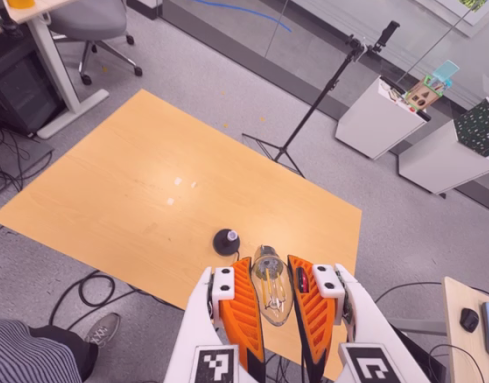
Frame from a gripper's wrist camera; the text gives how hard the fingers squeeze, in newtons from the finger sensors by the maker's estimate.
{"total": 23.6, "left": 25.9, "right": 21.4}